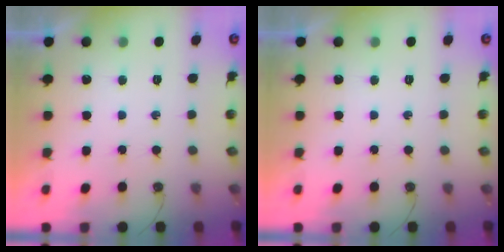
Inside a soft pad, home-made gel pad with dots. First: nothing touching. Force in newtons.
{"total": 0.0}